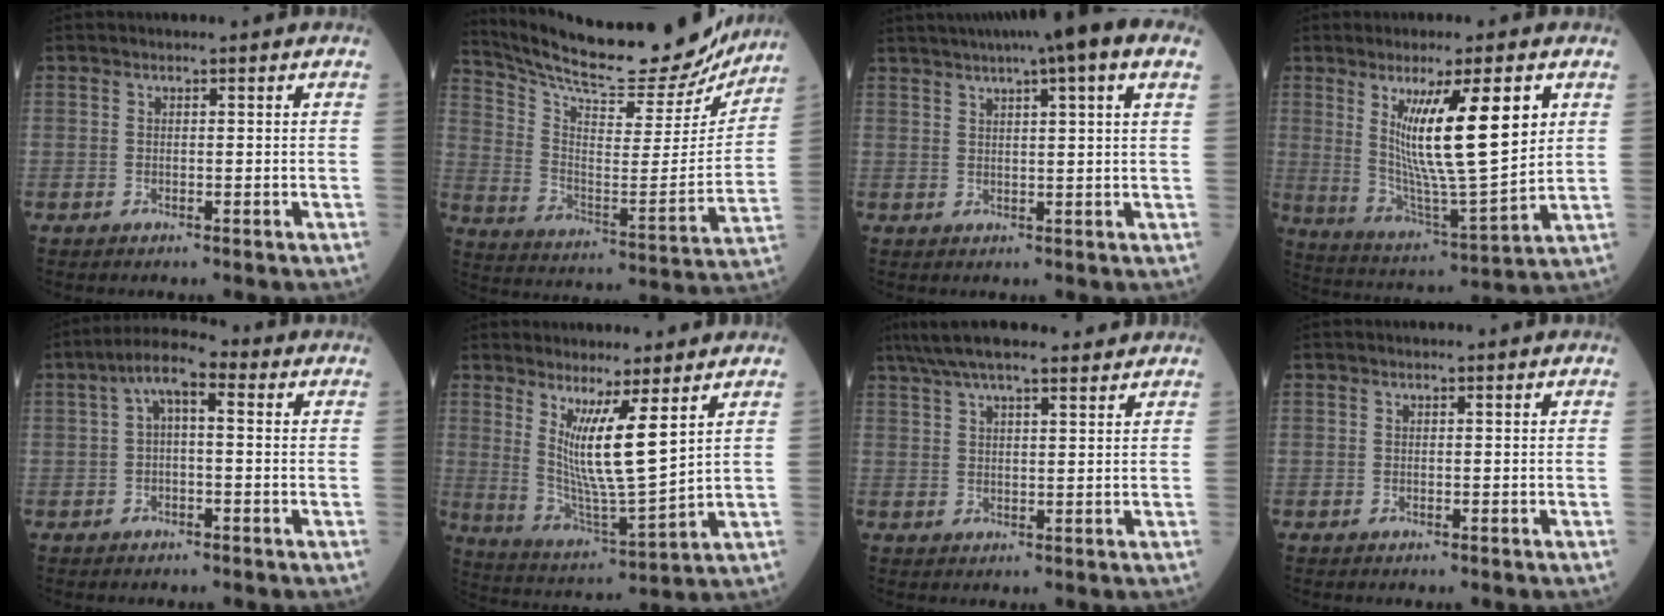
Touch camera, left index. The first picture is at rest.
{"total": 23.8, "force": [22.2, 4.2, 7.7], "torque": [-0.137, -0.051, 0.316]}
{"total": 12.2, "force": [7.8, 0.9, 9.2], "torque": [-0.150, 0.035, 0.103]}
{"total": 14.9, "force": [4.6, 1.2, 14.1], "torque": [-0.251, -0.026, 0.086]}
{"total": 6.2, "force": [1.0, 2.0, 5.7], "torque": [-0.101, 0.030, 0.009]}
{"total": 9.5, "force": [3.9, 0.0, 8.6], "torque": [-0.170, -0.034, 0.077]}
{"total": 12.6, "force": [10.7, 2.0, 6.4], "torque": [-0.118, 0.036, 0.165]}
{"total": 0.0}